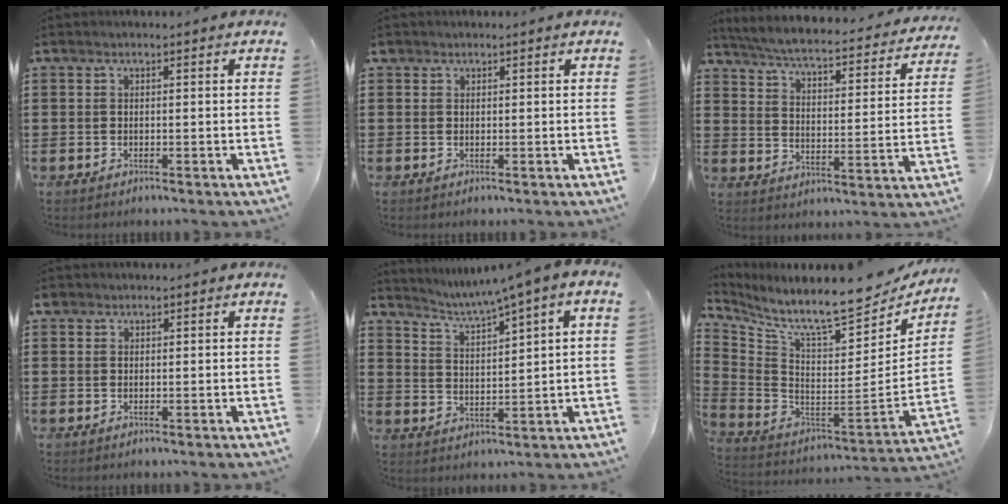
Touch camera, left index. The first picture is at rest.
{"total": 0.7, "force": [0.5, 0.5, 0.2], "torque": [-0.006, 0.004, 0.010]}
{"total": 4.7, "force": [4.4, -0.3, 1.8], "torque": [-0.059, -0.036, 0.067]}
{"total": 1.0, "force": [0.7, 0.6, 0.3], "torque": [-0.008, 0.005, 0.014]}
{"total": 3.1, "force": [2.2, -0.5, 2.1], "torque": [-0.053, -0.020, 0.027]}
{"total": 9.8, "force": [8.3, 0.9, 5.0], "torque": [-0.119, -0.083, 0.139]}